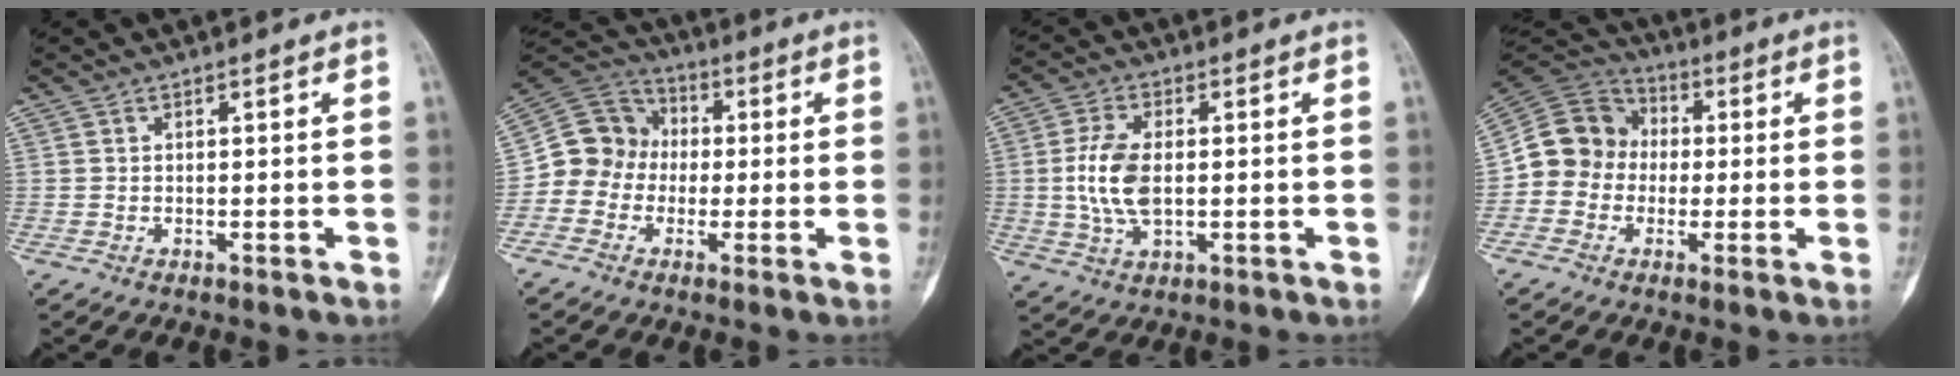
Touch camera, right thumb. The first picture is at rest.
{"total": 10.5, "force": [-1.4, 9.9, 3.2], "torque": [-0.028, 0.045, -0.038]}
{"total": 8.9, "force": [0.0, 4.8, 7.5], "torque": [-0.158, -0.001, 0.004]}
{"total": 11.4, "force": [-0.7, 10.5, 4.3], "torque": [-0.049, 0.034, -0.024]}